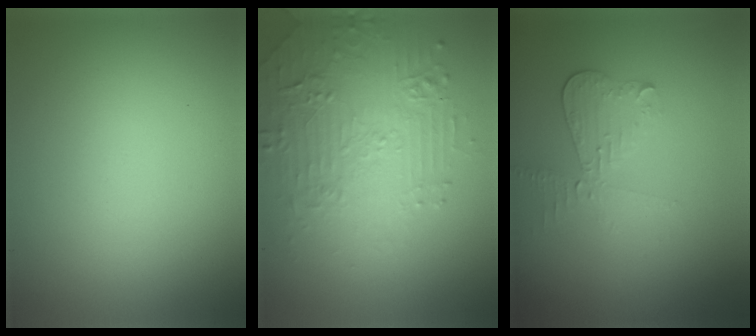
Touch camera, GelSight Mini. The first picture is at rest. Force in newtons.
{"total": 5.1, "press": 3.9, "slide": 3.3}
{"total": 2.3, "press": 2.1, "slide": 0.8}